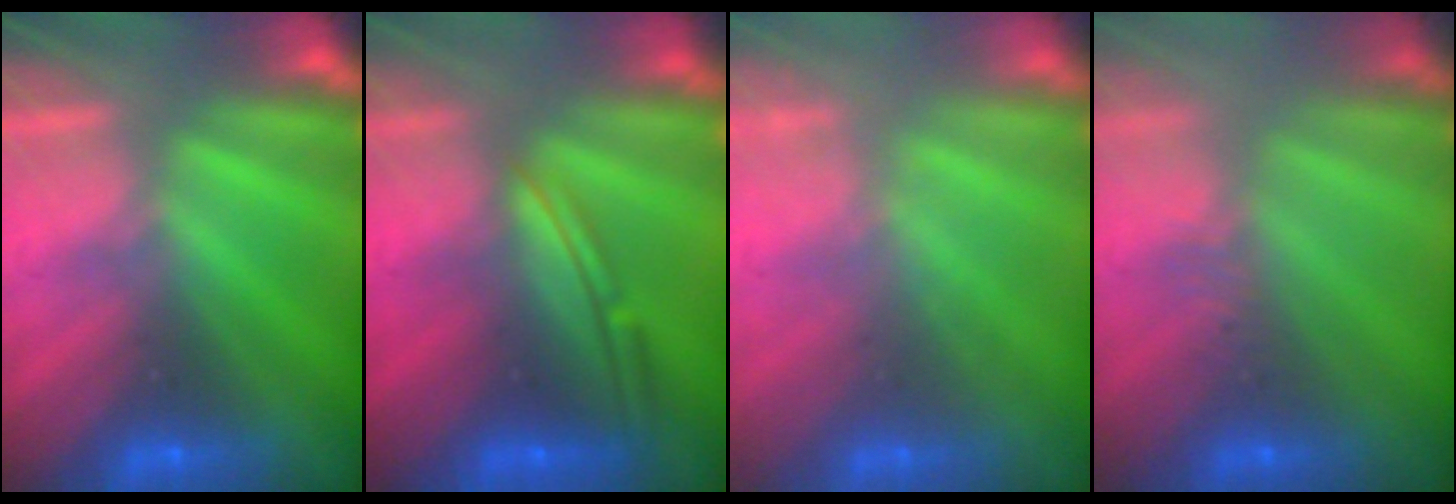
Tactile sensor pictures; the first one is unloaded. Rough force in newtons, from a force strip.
{"total": 5.5}
{"total": 1.2}
{"total": 2.9}